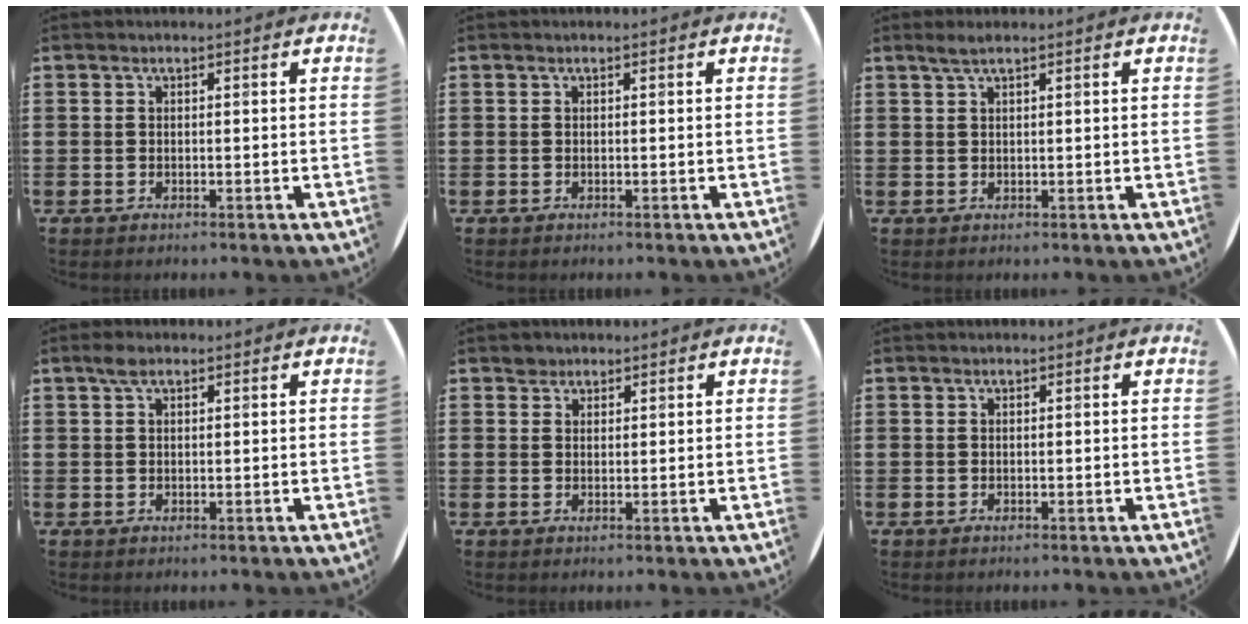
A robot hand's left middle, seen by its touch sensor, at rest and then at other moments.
{"total": 0.0}
{"total": 1.7, "force": [1.1, 0.1, 1.2], "torque": [-0.024, 0.003, 0.020]}
{"total": 1.7, "force": [1.1, 0.8, 1.1], "torque": [-0.025, 0.005, 0.019]}
{"total": 1.5, "force": [1.4, 0.7, 0.0], "torque": [0.006, -0.002, 0.025]}
{"total": 0.0}